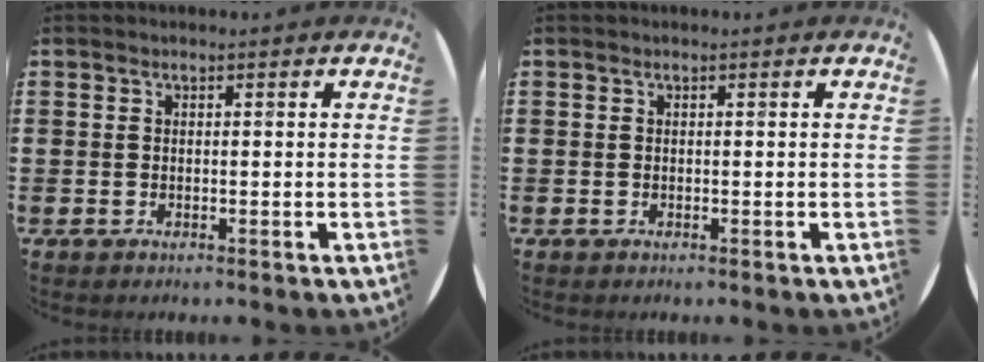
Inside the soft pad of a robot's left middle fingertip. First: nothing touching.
{"total": 0.0}